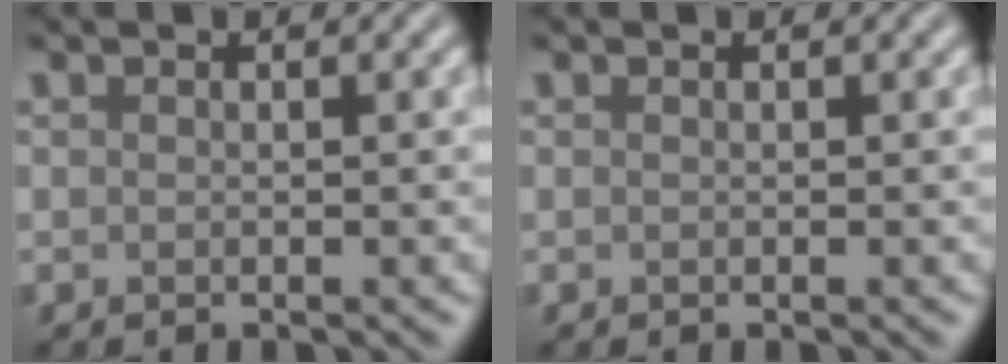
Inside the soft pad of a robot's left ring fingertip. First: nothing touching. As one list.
[{"total": 0.0}]